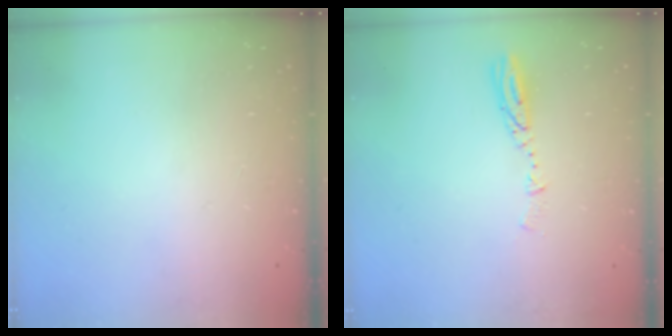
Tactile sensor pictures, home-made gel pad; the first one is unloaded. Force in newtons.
{"total": 3.9, "press": 3.9, "slide": 0.3}